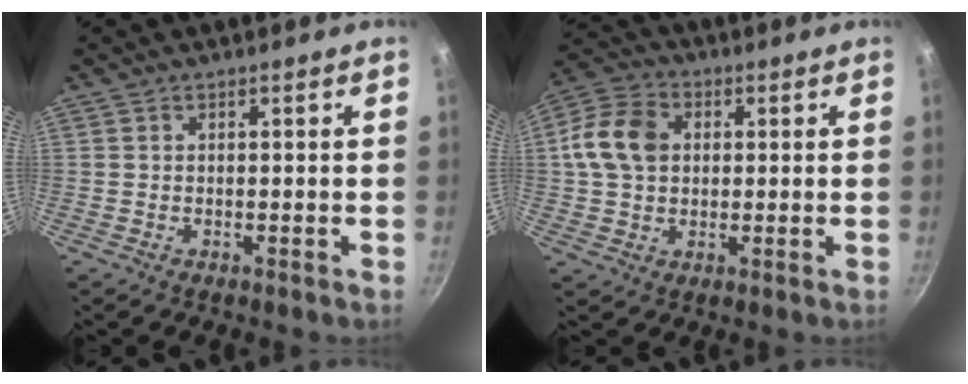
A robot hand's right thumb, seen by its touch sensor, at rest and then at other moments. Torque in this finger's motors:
{"motor_torque": [-0.38, 0.88, 0.53, -0.50, 0.09]}